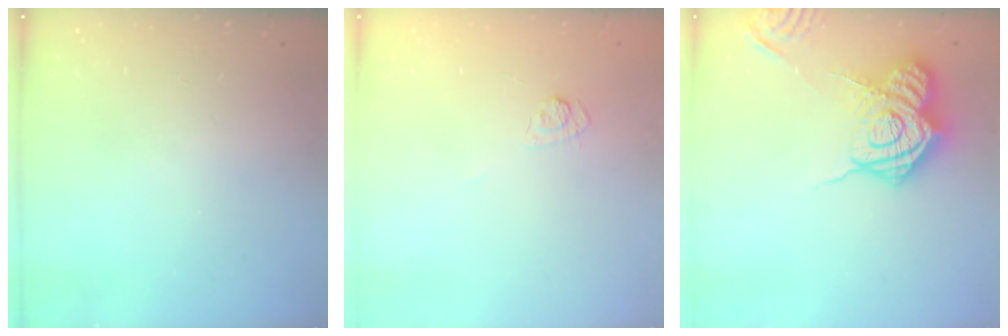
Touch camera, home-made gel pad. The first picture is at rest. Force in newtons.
{"total": 4.0, "press": 3.7, "slide": 1.5}
{"total": 18.9, "press": 18.9, "slide": 1.5}